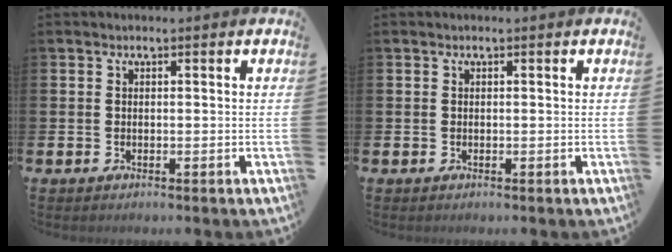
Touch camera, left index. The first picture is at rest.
{"total": 0.0}